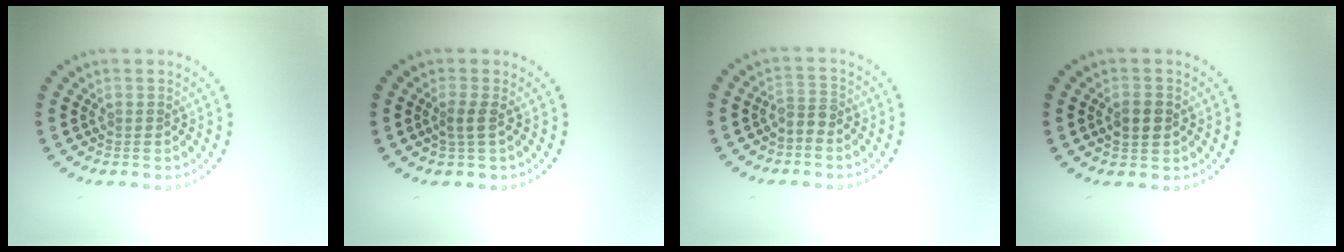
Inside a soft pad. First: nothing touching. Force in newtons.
{"total": 1.5, "press": 1.0, "slide": 1.0}
{"total": 1.9, "press": 1.4, "slide": 1.2}
{"total": 2.5, "press": 2.5, "slide": 0.2}